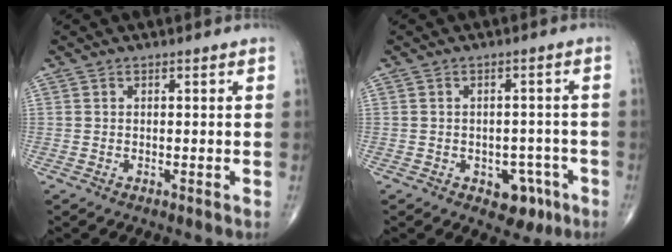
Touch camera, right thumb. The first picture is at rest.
{"total": 5.9, "force": [-2.8, 4.1, 3.3], "torque": [-0.013, 0.020, -0.031]}